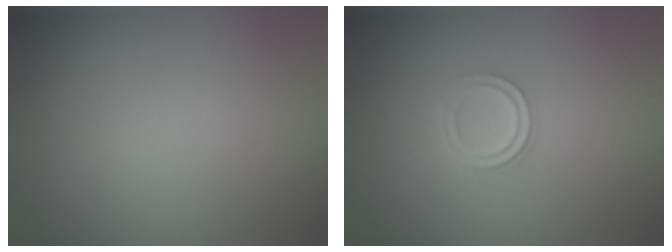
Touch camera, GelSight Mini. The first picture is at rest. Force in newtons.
{"total": 2.0, "press": 1.9, "slide": 0.4}